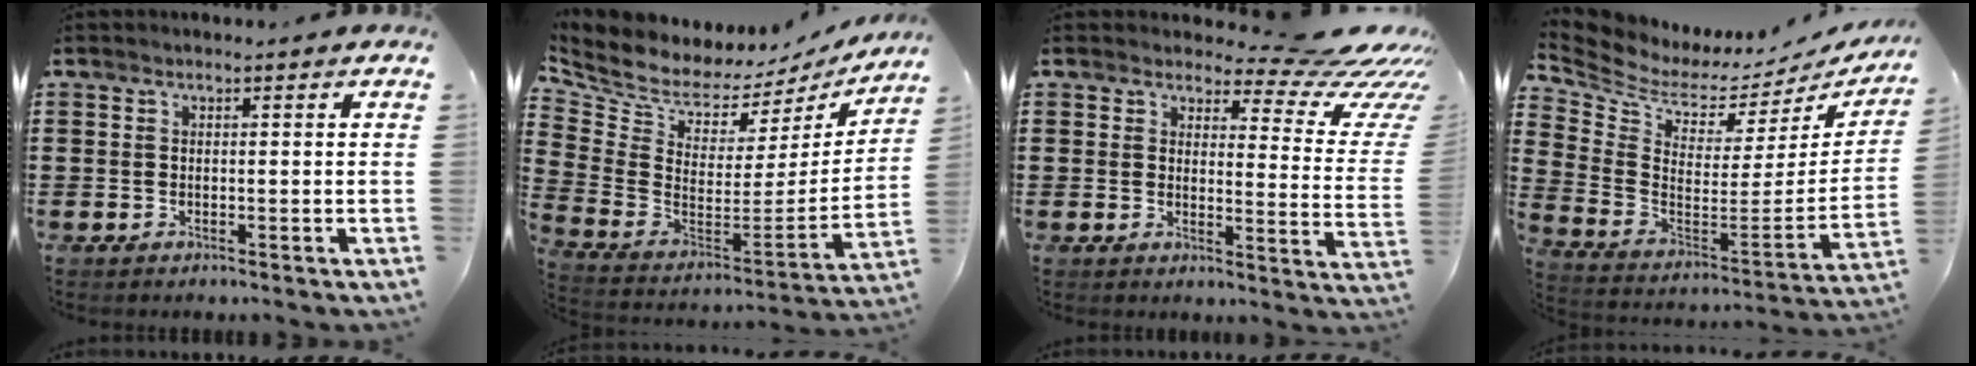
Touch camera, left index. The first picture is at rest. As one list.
[{"total": 5.6, "force": [5.1, 2.3, 0.4], "torque": [-0.050, -0.058, 0.086]}, {"total": 8.3, "force": [6.0, 2.7, 5.0], "torque": [-0.080, -0.039, 0.100]}, {"total": 3.8, "force": [3.4, 1.6, 0.7], "torque": [-0.046, -0.049, 0.052]}]